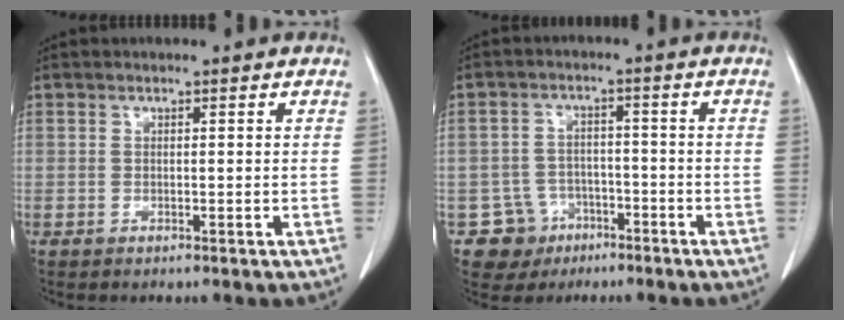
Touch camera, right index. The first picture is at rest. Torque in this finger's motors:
{"motor_torque": [-0.38, -0.03, -0.80, -0.12]}